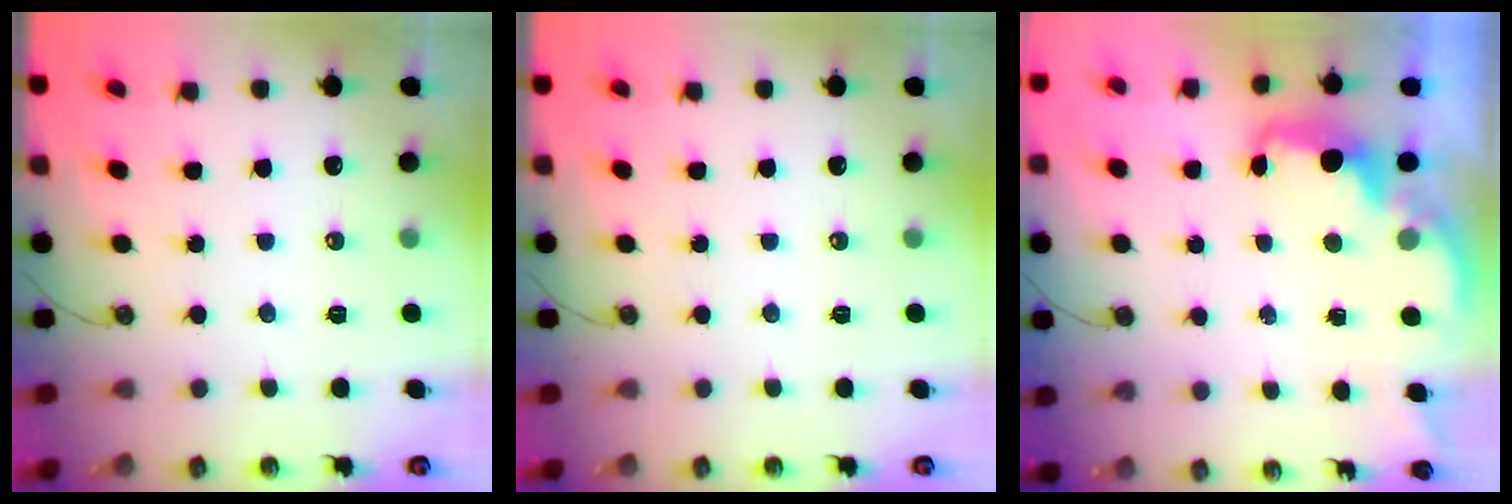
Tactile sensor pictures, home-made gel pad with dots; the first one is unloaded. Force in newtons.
{"total": 0.0}
{"total": 2.4, "press": 2.3, "slide": 0.7}